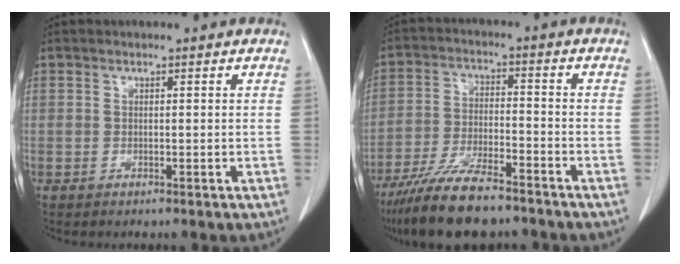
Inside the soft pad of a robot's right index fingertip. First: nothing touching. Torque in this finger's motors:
{"motor_torque": [0.98, -1.17, 0.60, 0.17]}